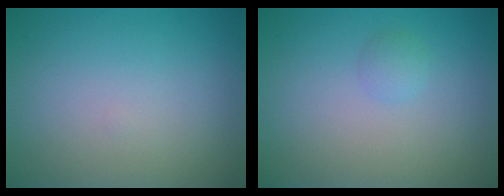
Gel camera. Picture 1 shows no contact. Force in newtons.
{"total": 0.9, "press": 0.8, "slide": 0.1}